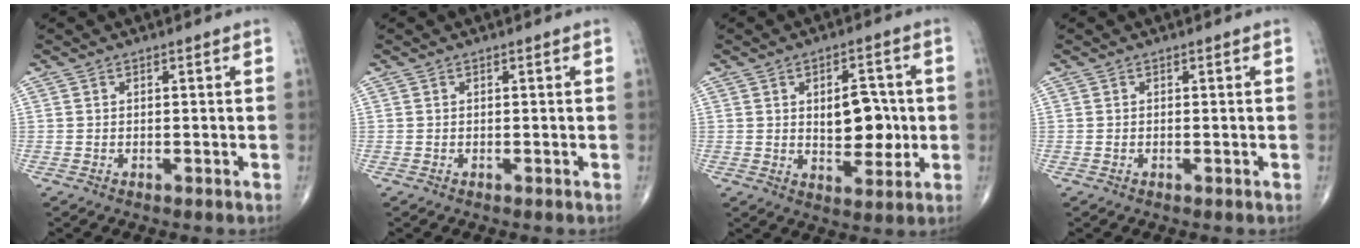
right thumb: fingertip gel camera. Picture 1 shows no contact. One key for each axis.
{"total": 0.0}
{"total": 9.2, "fx": 0.4, "fy": 5.2, "fz": 7.5, "tx": -0.076, "ty": -0.003, "tz": 0.013}
{"total": 0.0}